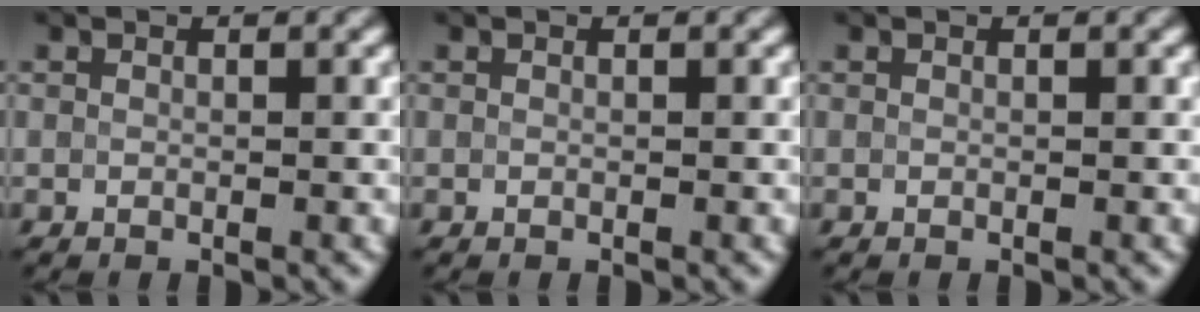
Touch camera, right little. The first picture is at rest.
{"total": 0.0}
{"total": 0.0}